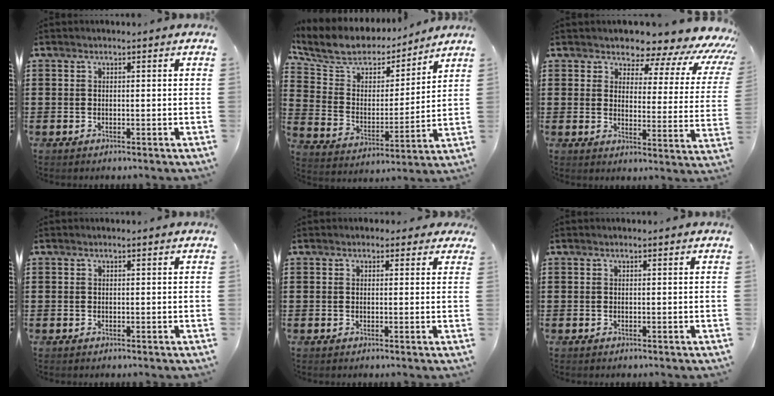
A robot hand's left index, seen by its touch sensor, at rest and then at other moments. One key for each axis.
{"total": 8.2, "fx": 7.1, "fy": 3.3, "fz": 2.2, "tx": -0.086, "ty": -0.045, "tz": 0.125}
{"total": 5.5, "fx": 4.8, "fy": 2.1, "fz": 1.7, "tx": -0.047, "ty": -0.035, "tz": 0.078}
{"total": 0.0}
{"total": 1.4, "fx": 0.5, "fy": 1.2, "fz": 0.4, "tx": -0.004, "ty": 0.006, "tz": 0.006}
{"total": 0.0}